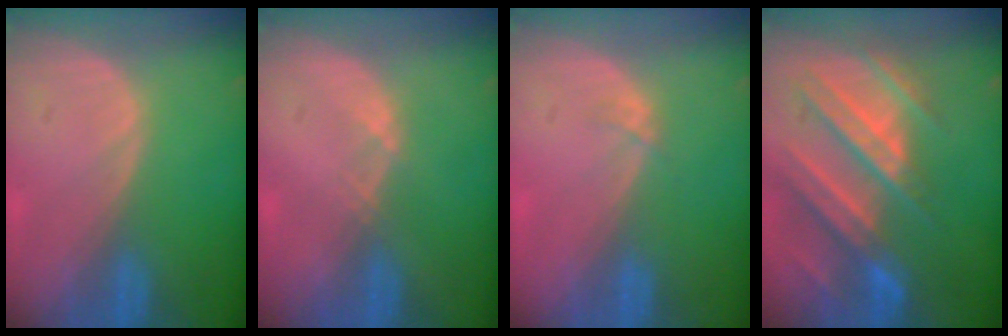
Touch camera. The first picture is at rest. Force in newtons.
{"total": 1.0, "press": 0.8, "slide": 0.5}
{"total": 1.2, "press": 0.9, "slide": 0.7}
{"total": 11.1, "press": 9.8, "slide": 5.2}